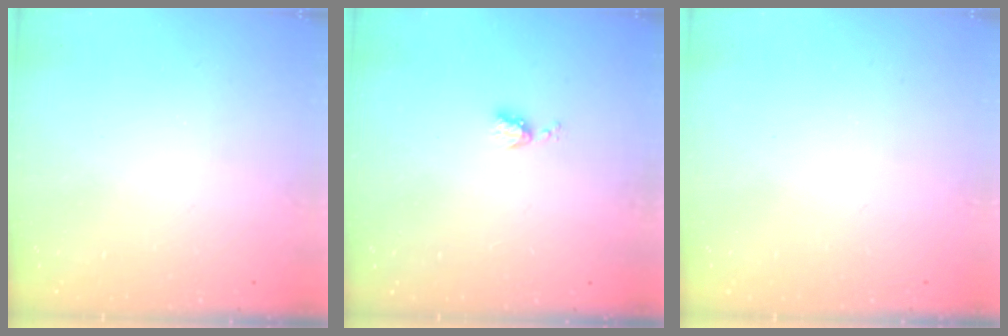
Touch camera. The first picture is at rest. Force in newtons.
{"total": 4.3, "press": 4.3, "slide": 0.5}
{"total": 0.0}